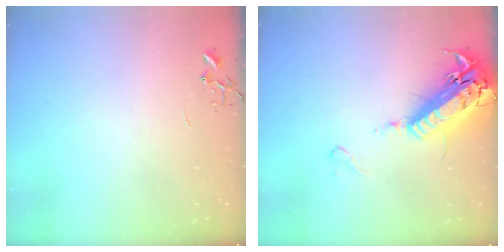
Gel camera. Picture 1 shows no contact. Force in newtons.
{"total": 21.2, "press": 20.7, "slide": 4.7}